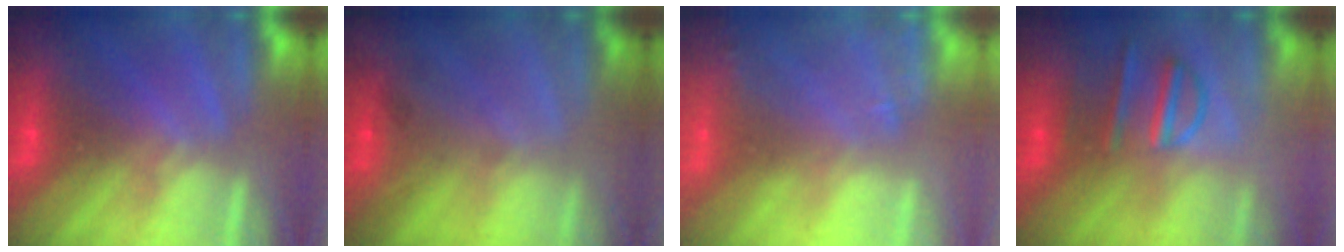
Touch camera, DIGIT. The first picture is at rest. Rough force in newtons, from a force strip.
{"total": 2.2}
{"total": 1.4}
{"total": 3.3}